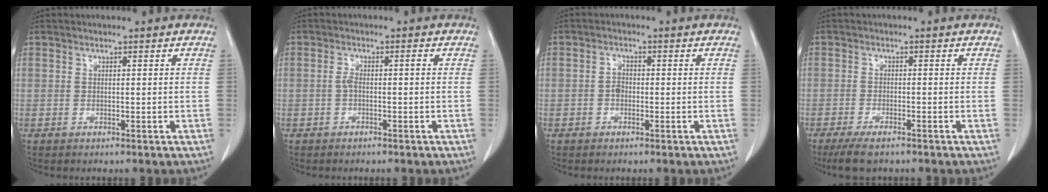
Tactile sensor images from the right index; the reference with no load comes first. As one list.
[{"total": 1.8, "force": [-0.3, 0.5, 1.7], "torque": [-0.034, 0.006, -0.005]}, {"total": 1.7, "force": [-0.4, 1.2, 1.1], "torque": [-0.017, 0.006, -0.009]}, {"total": 4.7, "force": [-3.5, 1.2, 2.9], "torque": [-0.055, -0.009, -0.060]}]